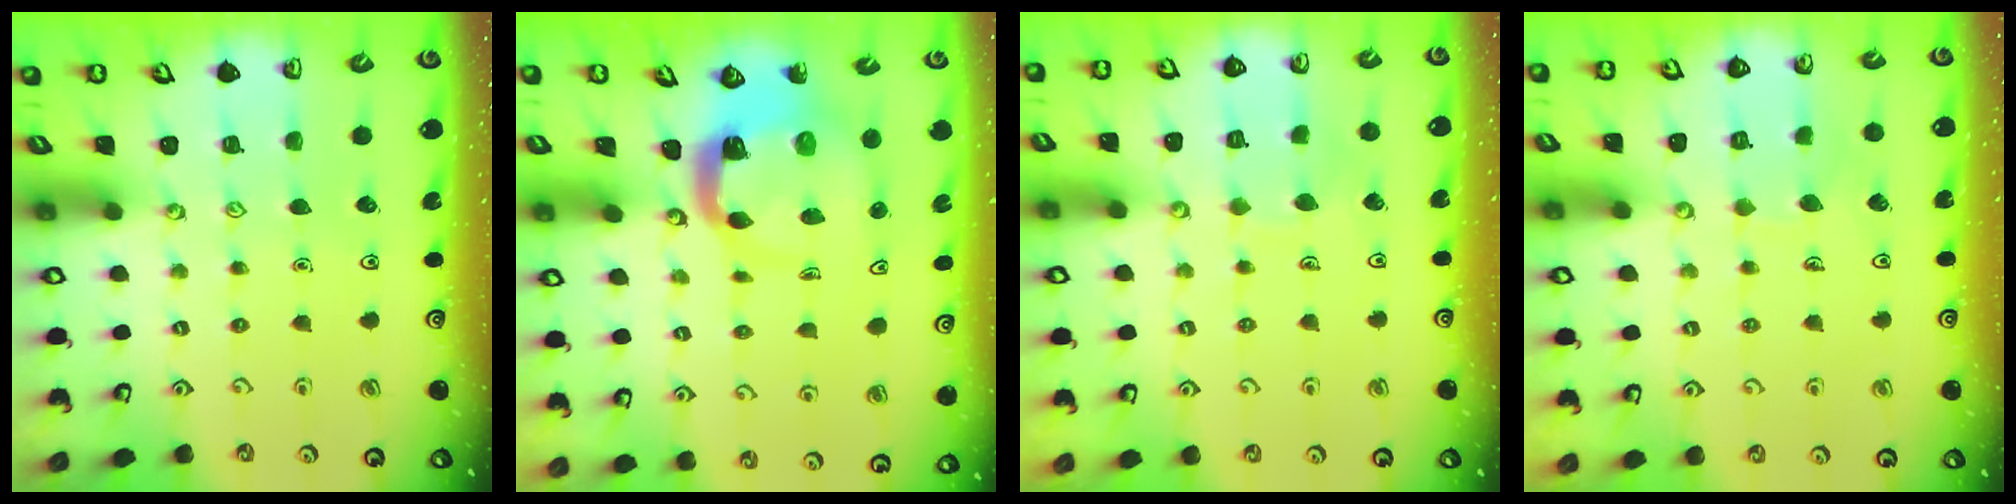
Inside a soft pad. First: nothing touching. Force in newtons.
{"total": 5.6, "press": 5.5, "slide": 0.9}
{"total": 6.1, "press": 6.1, "slide": 0.2}
{"total": 5.1, "press": 5.1, "slide": 0.5}